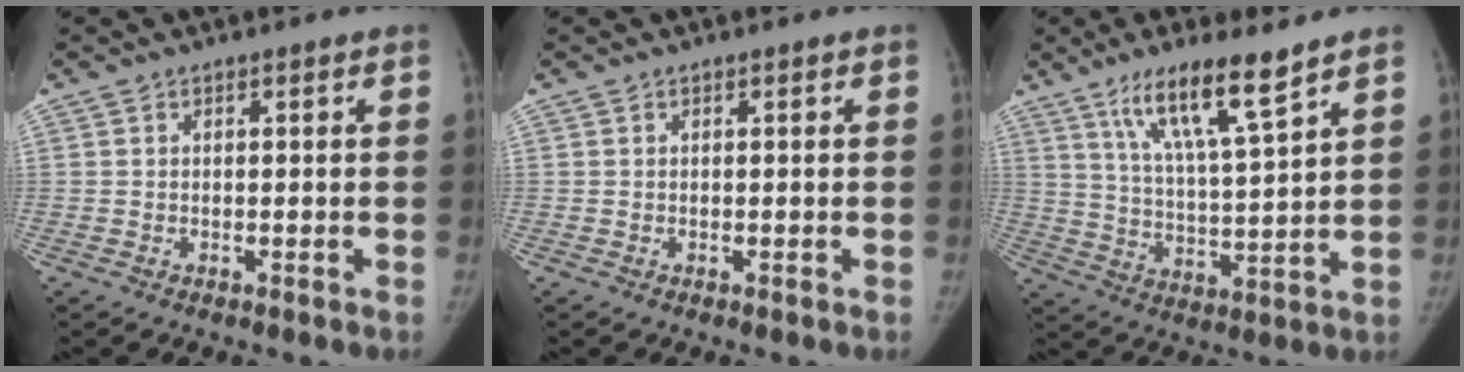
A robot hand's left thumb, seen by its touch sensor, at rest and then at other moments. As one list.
[{"total": 0.0}, {"total": 12.8, "force": [8.4, 1.6, 9.6], "torque": [-0.167, -0.045, 0.157]}]